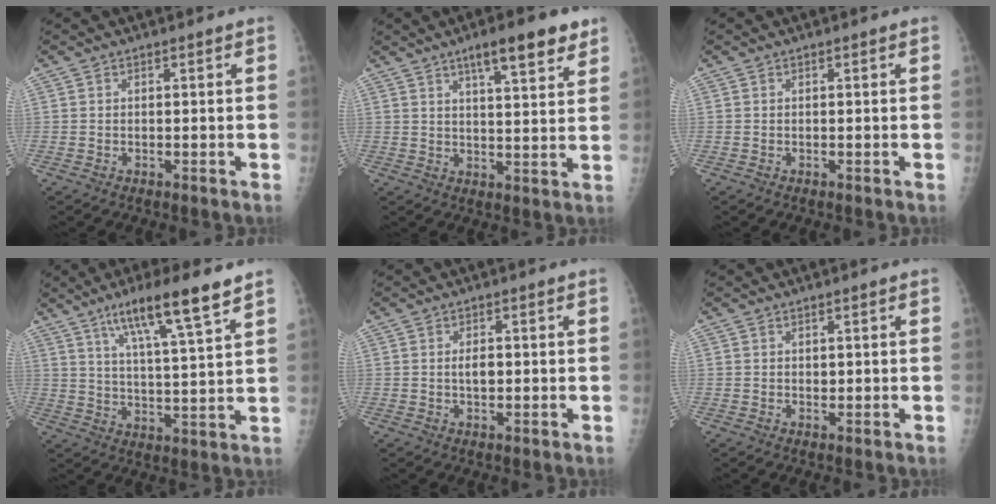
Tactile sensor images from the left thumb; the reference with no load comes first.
{"total": 10.3, "force": [6.4, 2.4, 7.7], "torque": [-0.095, -0.028, 0.093]}
{"total": 0.0}
{"total": 13.4, "force": [8.9, 2.4, 9.7], "torque": [-0.149, -0.041, 0.150]}
{"total": 2.5, "force": [0.1, 1.3, 2.1], "torque": [-0.033, 0.002, 0.002]}
{"total": 0.9, "force": [0.3, 0.7, 0.6], "torque": [-0.004, -0.001, 0.006]}